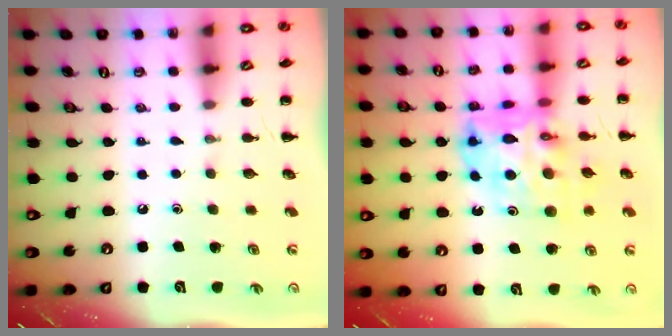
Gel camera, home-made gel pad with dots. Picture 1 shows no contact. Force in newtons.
{"total": 14.7, "press": 14.1, "slide": 4.3}